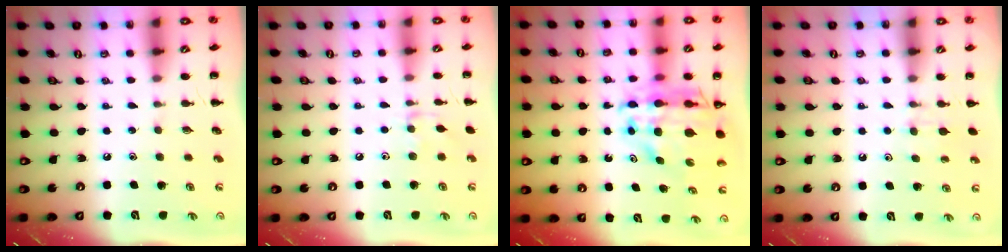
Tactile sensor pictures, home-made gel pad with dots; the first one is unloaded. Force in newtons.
{"total": 5.3, "press": 5.2, "slide": 0.9}
{"total": 13.2, "press": 12.7, "slide": 3.7}
{"total": 4.5, "press": 4.1, "slide": 1.8}